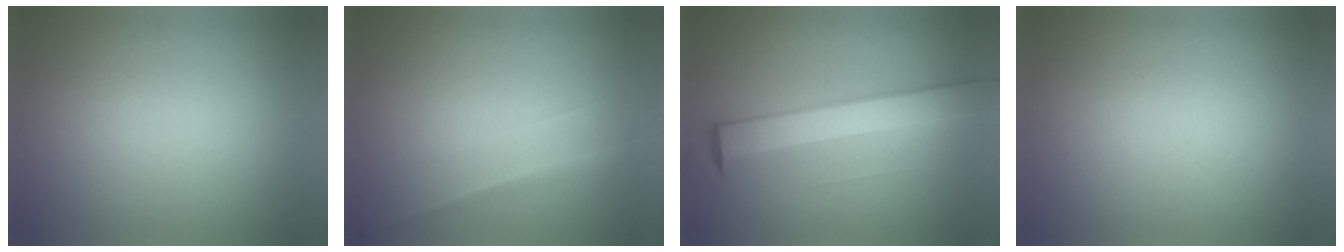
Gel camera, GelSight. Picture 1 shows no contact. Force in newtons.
{"total": 2.8}
{"total": 6.9}
{"total": 0.0}